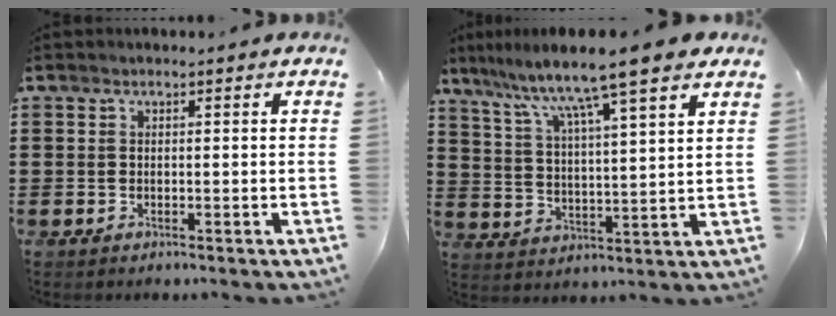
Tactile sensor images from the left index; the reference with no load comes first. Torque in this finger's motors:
{"motor_torque": [1.81, -0.33, 1.05, 0.21]}